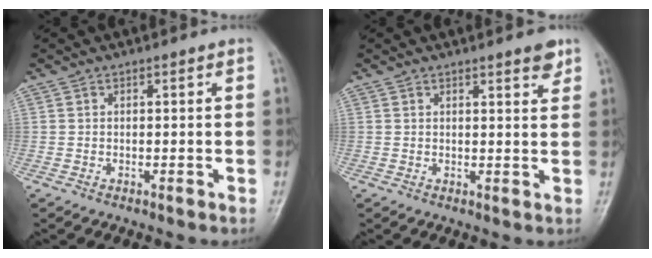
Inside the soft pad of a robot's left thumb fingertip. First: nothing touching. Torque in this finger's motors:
{"motor_torque": [0.05, 0.05, 0.08, 0.03, 0.06]}